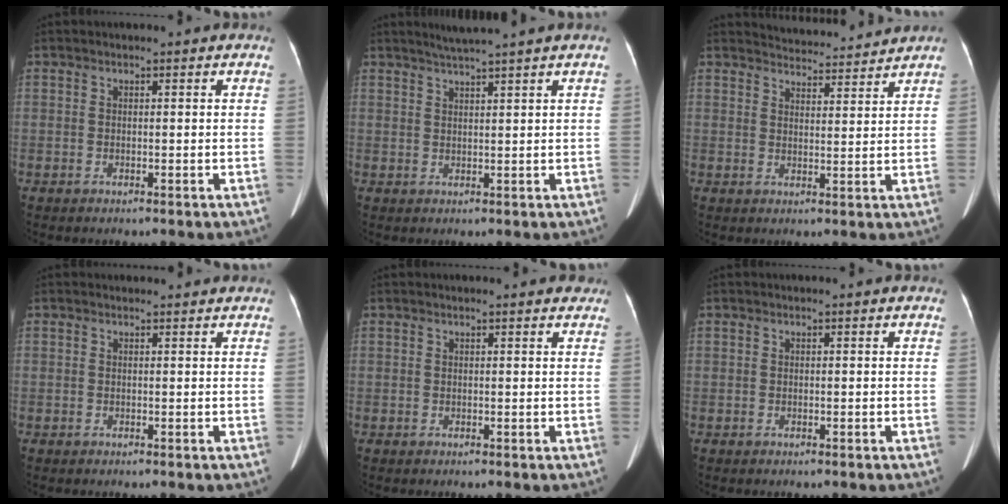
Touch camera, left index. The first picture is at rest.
{"total": 4.2, "force": [3.5, -1.3, 2.0], "torque": [-0.034, 0.008, 0.066]}
{"total": 7.2, "force": [7.1, 0.1, 0.5], "torque": [-0.013, 0.007, 0.097]}
{"total": 1.4, "force": [1.3, 0.4, 0.0], "torque": [-0.010, 0.010, 0.014]}
{"total": 4.8, "force": [4.4, 0.9, 1.8], "torque": [-0.021, 0.010, 0.037]}
{"total": 0.0}